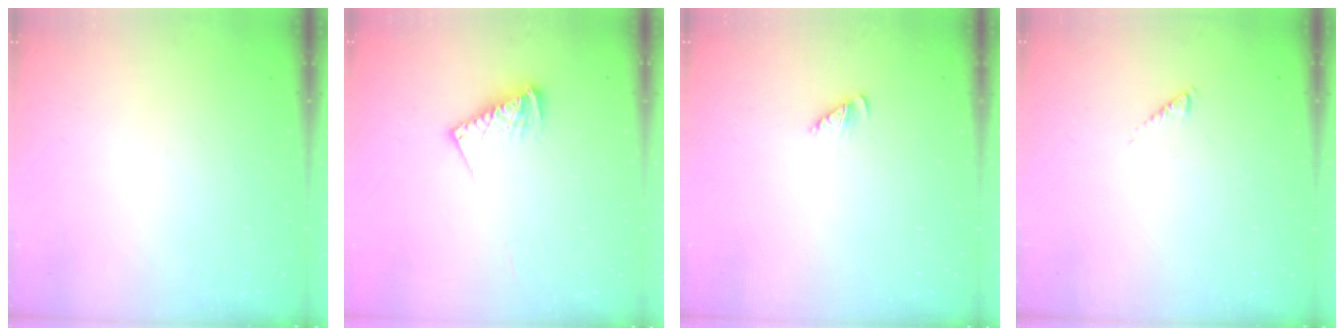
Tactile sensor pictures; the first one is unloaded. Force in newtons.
{"total": 9.9, "press": 9.8, "slide": 1.0}
{"total": 1.5, "press": 1.5, "slide": 0.3}
{"total": 0.0}